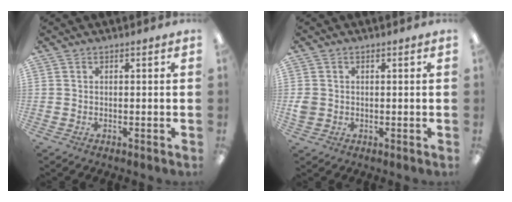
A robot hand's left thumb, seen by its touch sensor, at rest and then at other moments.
{"total": 2.5, "force": [-0.1, 2.3, 0.9], "torque": [-0.008, 0.002, -0.003]}